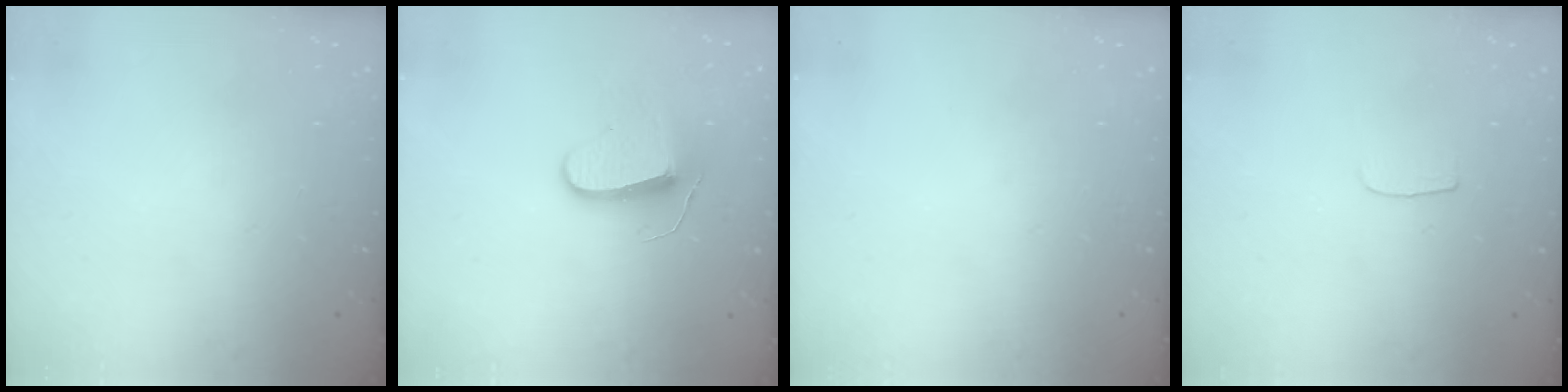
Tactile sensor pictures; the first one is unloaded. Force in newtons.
{"total": 9.4, "press": 9.3, "slide": 0.9}
{"total": 0.0}
{"total": 3.0, "press": 3.0, "slide": 0.3}